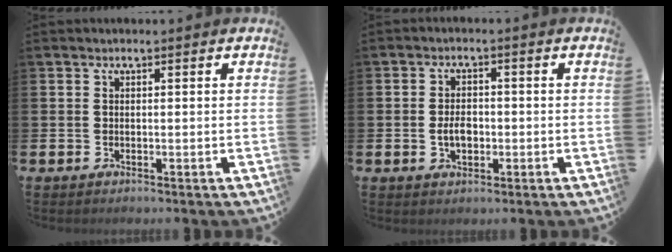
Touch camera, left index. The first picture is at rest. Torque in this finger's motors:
{"motor_torque": [0.17, 0.01, 0.12, 0.09]}